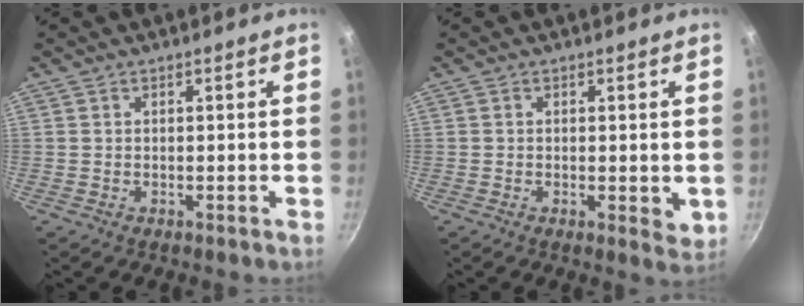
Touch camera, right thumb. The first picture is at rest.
{"total": 3.0, "force": [0.0, 1.3, 2.7], "torque": [-0.037, -0.010, -0.001]}